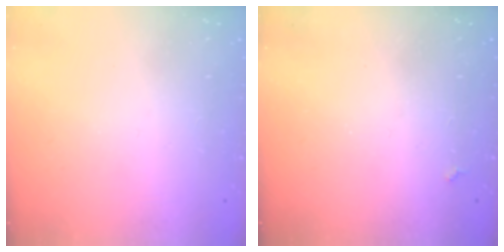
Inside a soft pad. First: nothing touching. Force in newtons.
{"total": 1.7, "press": 1.7, "slide": 0.4}